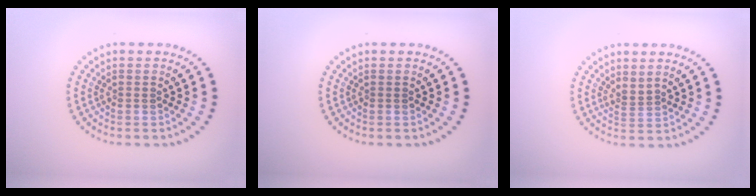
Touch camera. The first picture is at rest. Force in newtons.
{"total": 0.0}
{"total": 1.0, "press": 0.4, "slide": 1.0}